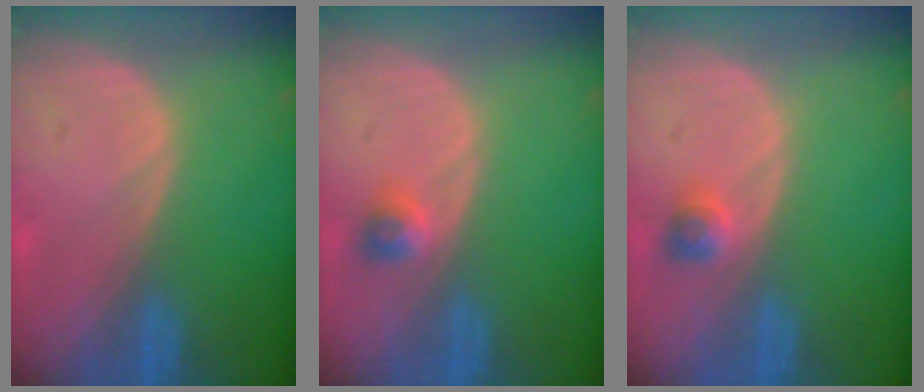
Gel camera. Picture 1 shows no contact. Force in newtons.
{"total": 2.4, "press": 2.0, "slide": 1.2}
{"total": 2.3, "press": 2.0, "slide": 1.1}